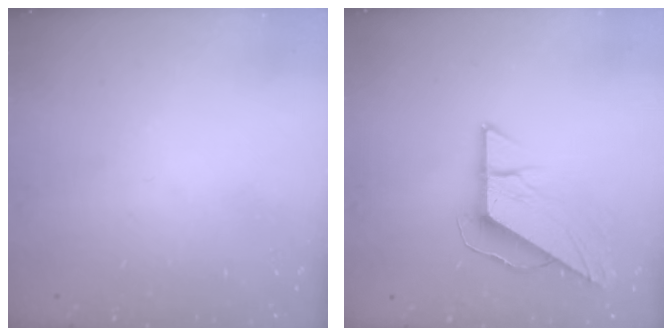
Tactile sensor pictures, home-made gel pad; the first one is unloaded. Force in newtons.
{"total": 8.3, "press": 8.3, "slide": 0.7}